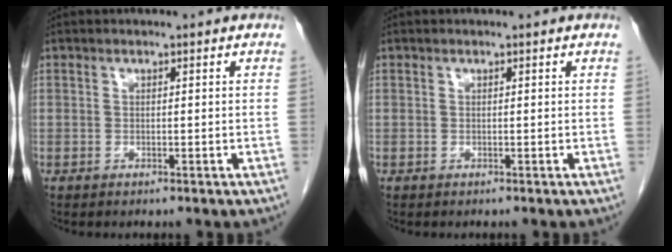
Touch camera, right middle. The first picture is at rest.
{"total": 0.0}